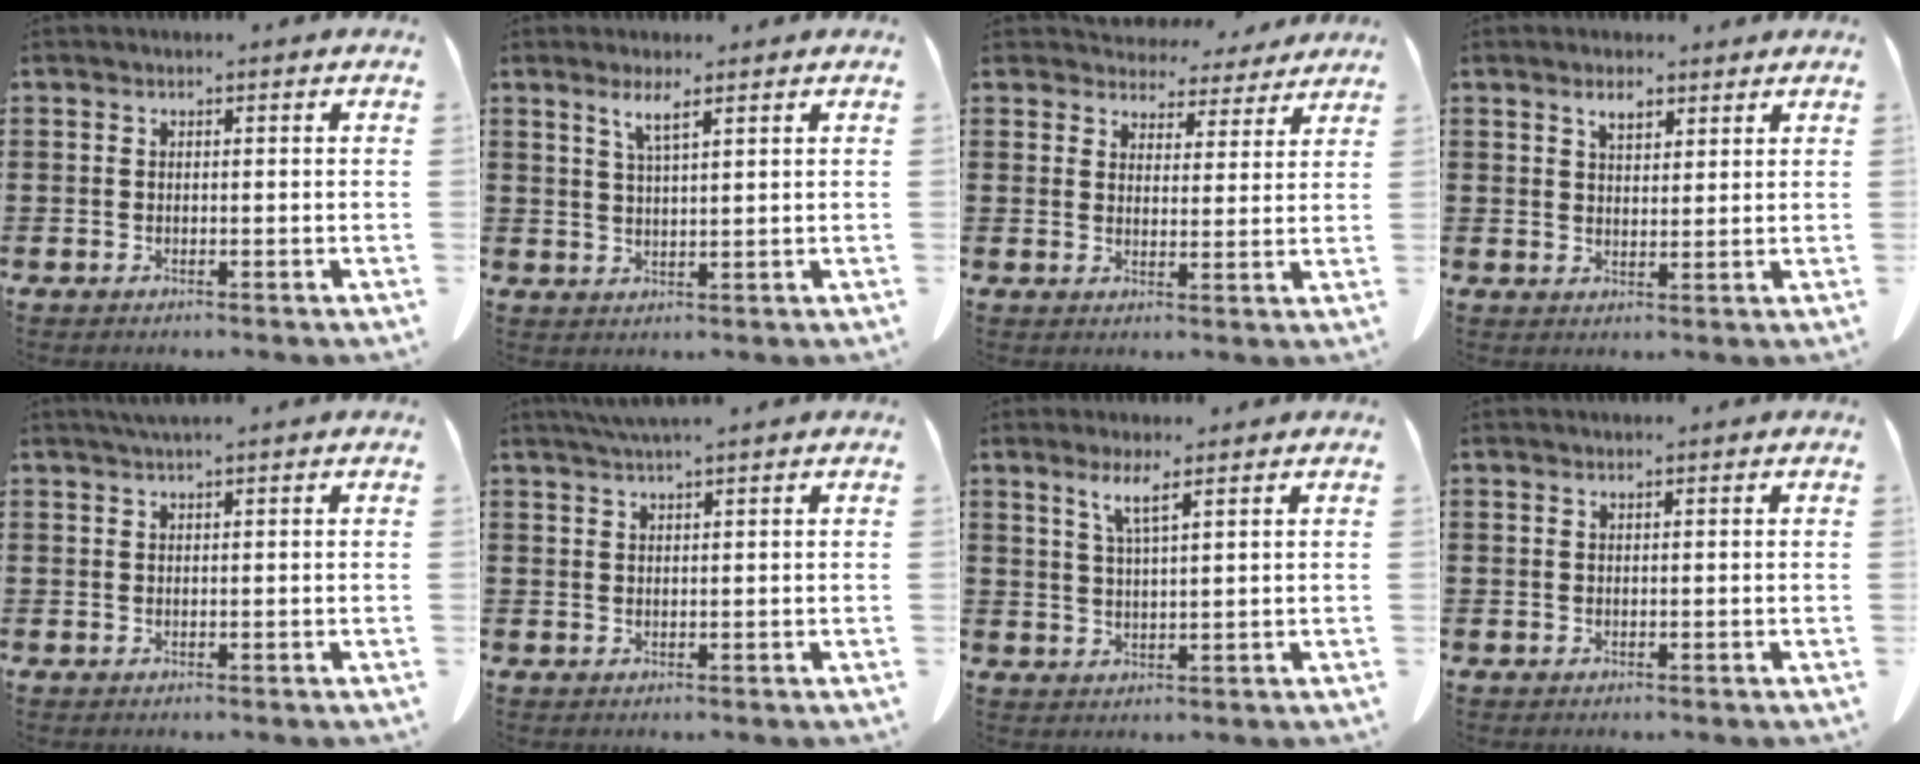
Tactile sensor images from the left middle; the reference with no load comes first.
{"total": 3.4, "force": [2.3, 0.3, 2.5], "torque": [-0.055, 0.003, 0.039]}
{"total": 4.3, "force": [4.1, 1.2, 0.3], "torque": [-0.014, -0.013, 0.075]}
{"total": 3.2, "force": [2.4, 1.2, 1.7], "torque": [-0.030, 0.002, 0.042]}
{"total": 1.4, "force": [1.2, 0.0, 0.9], "torque": [-0.018, 0.001, 0.021]}
{"total": 2.2, "force": [1.9, -0.2, 1.1], "torque": [-0.025, 0.002, 0.035]}
{"total": 3.9, "force": [2.5, 0.1, 3.0], "torque": [-0.067, 0.003, 0.042]}
{"total": 0.5, "force": [0.4, 0.0, 0.3], "torque": [-0.007, -0.001, 0.008]}